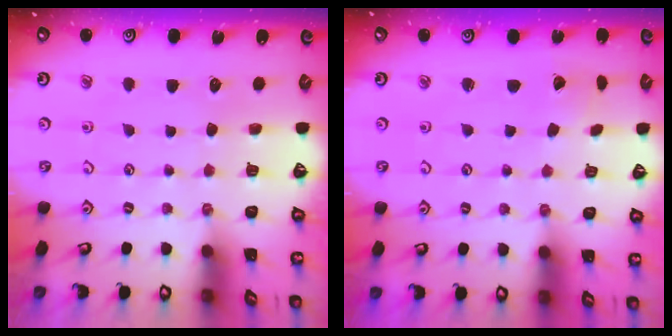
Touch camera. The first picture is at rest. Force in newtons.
{"total": 1.7, "press": 1.7, "slide": 0.2}